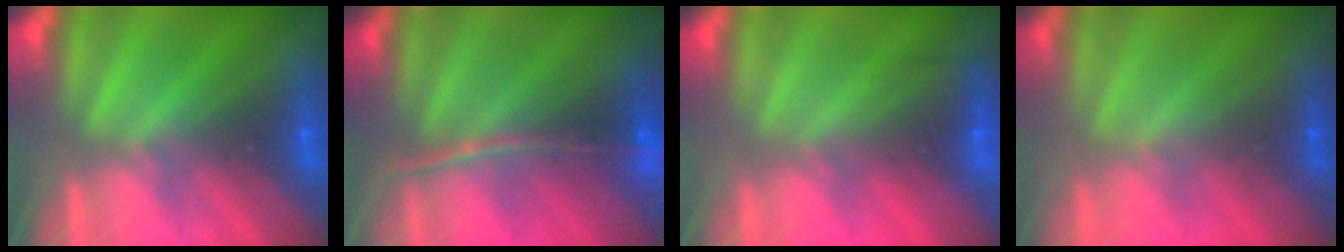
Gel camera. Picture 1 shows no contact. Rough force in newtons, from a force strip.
{"total": 1.6}
{"total": 2.3}
{"total": 1.8}